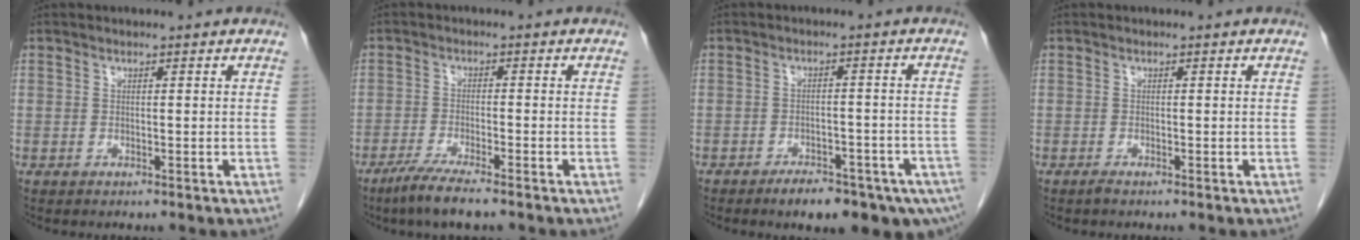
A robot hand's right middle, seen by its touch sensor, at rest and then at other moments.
{"total": 5.5, "force": [-4.1, 0.2, 3.7], "torque": [-0.074, -0.015, -0.073]}
{"total": 10.9, "force": [-7.7, 3.9, 6.7], "torque": [-0.067, 0.005, -0.106]}
{"total": 0.5, "force": [-0.5, 0.0, 0.2], "torque": [-0.008, -0.001, -0.009]}